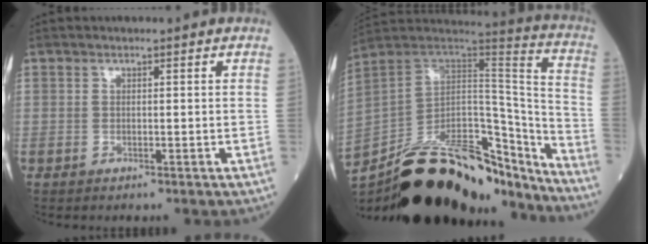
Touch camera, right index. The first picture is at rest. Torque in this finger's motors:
{"motor_torque": [0.96, -1.18, 0.35, 0.18]}